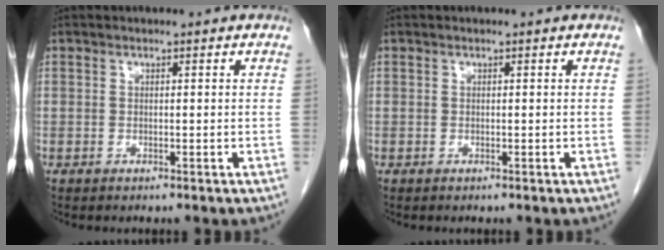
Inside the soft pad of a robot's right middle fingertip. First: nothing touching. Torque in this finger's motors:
{"motor_torque": [-0.02, 0.02, 0.00, 0.00]}